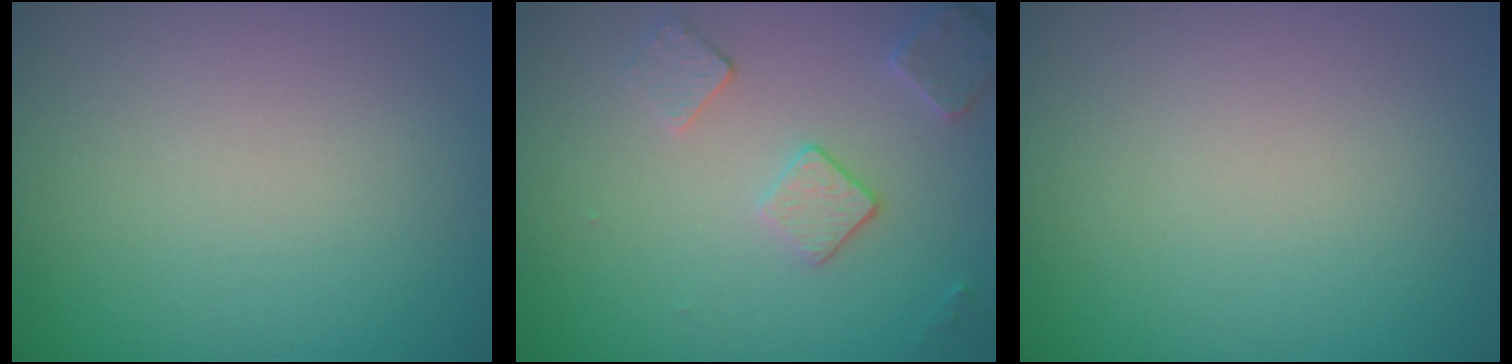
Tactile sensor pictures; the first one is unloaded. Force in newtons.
{"total": 2.7, "press": 2.7, "slide": 0.7}
{"total": 0.0}